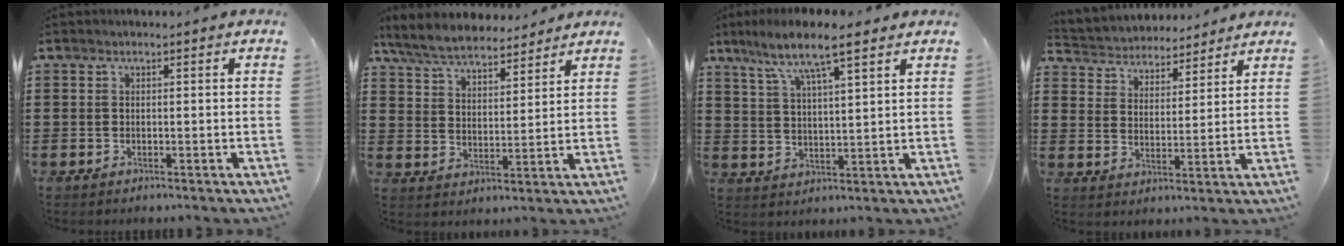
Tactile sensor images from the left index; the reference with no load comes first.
{"total": 6.6, "force": [6.2, 1.4, 1.9], "torque": [-0.064, -0.023, 0.112]}
{"total": 7.1, "force": [5.3, 0.7, 4.6], "torque": [-0.108, -0.019, 0.089]}
{"total": 4.0, "force": [3.9, 0.7, -0.5], "torque": [-0.015, -0.027, 0.066]}